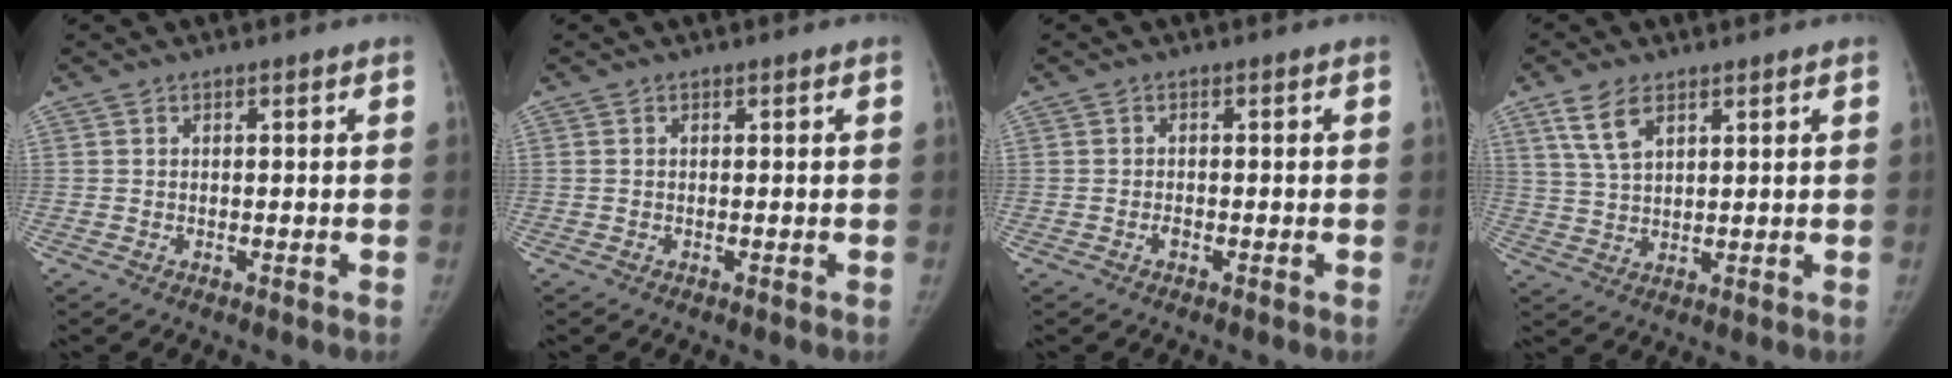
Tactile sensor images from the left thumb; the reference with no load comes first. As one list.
[{"total": 0.0}, {"total": 0.9, "force": [-0.7, 0.6, 0.3], "torque": [0.000, 0.000, -0.012]}, {"total": 6.6, "force": [3.7, 3.2, 4.4], "torque": [-0.082, -0.010, 0.079]}]